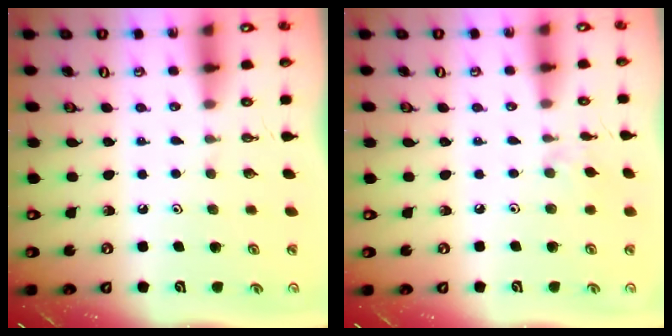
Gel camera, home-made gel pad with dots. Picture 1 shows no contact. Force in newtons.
{"total": 1.8, "press": 1.7, "slide": 0.4}